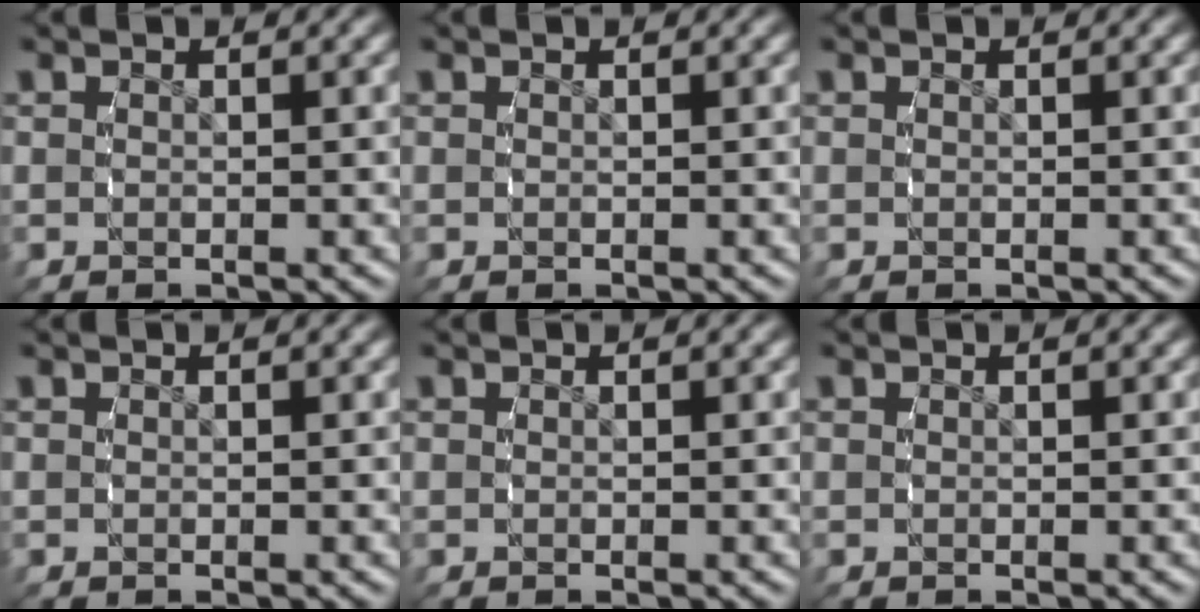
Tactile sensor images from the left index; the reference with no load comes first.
{"total": 0.0}
{"total": 0.0}
{"total": 0.0}
{"total": 0.0}
{"total": 0.0}